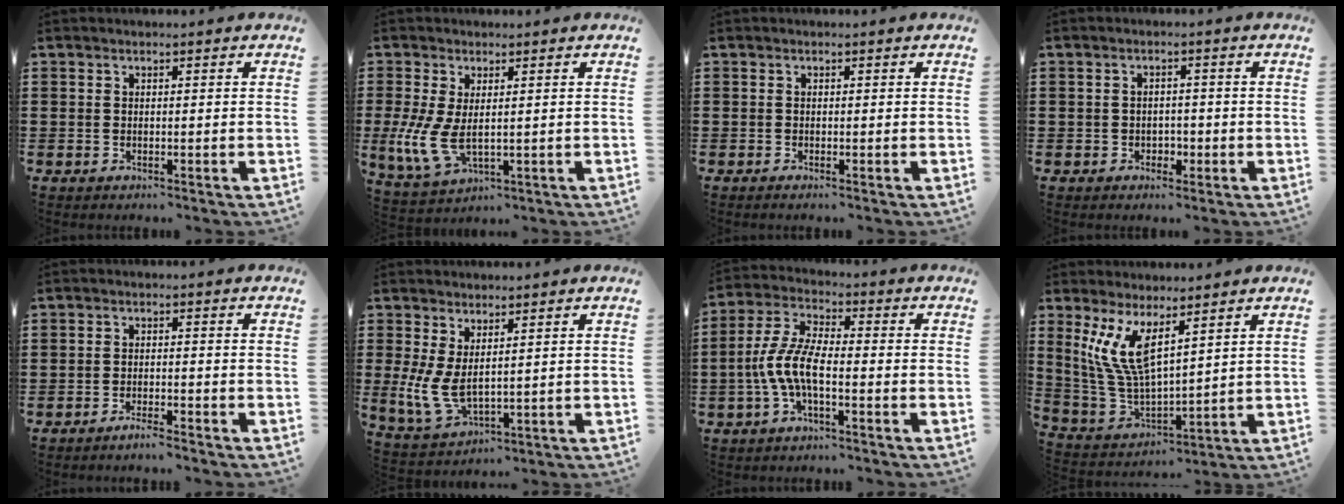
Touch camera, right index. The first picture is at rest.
{"total": 6.6, "force": [0.3, 3.4, 5.6], "torque": [-0.142, -0.010, 0.004]}
{"total": 0.0}
{"total": 1.8, "force": [-0.6, 1.6, 0.6], "torque": [-0.017, 0.003, -0.015]}
{"total": 2.0, "force": [-1.8, 0.0, 0.7], "torque": [-0.014, 0.001, -0.034]}
{"total": 5.9, "force": [1.1, 3.1, 4.9], "torque": [-0.131, -0.009, 0.018]}
{"total": 7.3, "force": [-2.5, 2.5, 6.4], "torque": [-0.160, -0.011, -0.053]}
{"total": 8.9, "force": [4.1, 3.0, 7.3], "torque": [-0.182, -0.024, 0.071]}